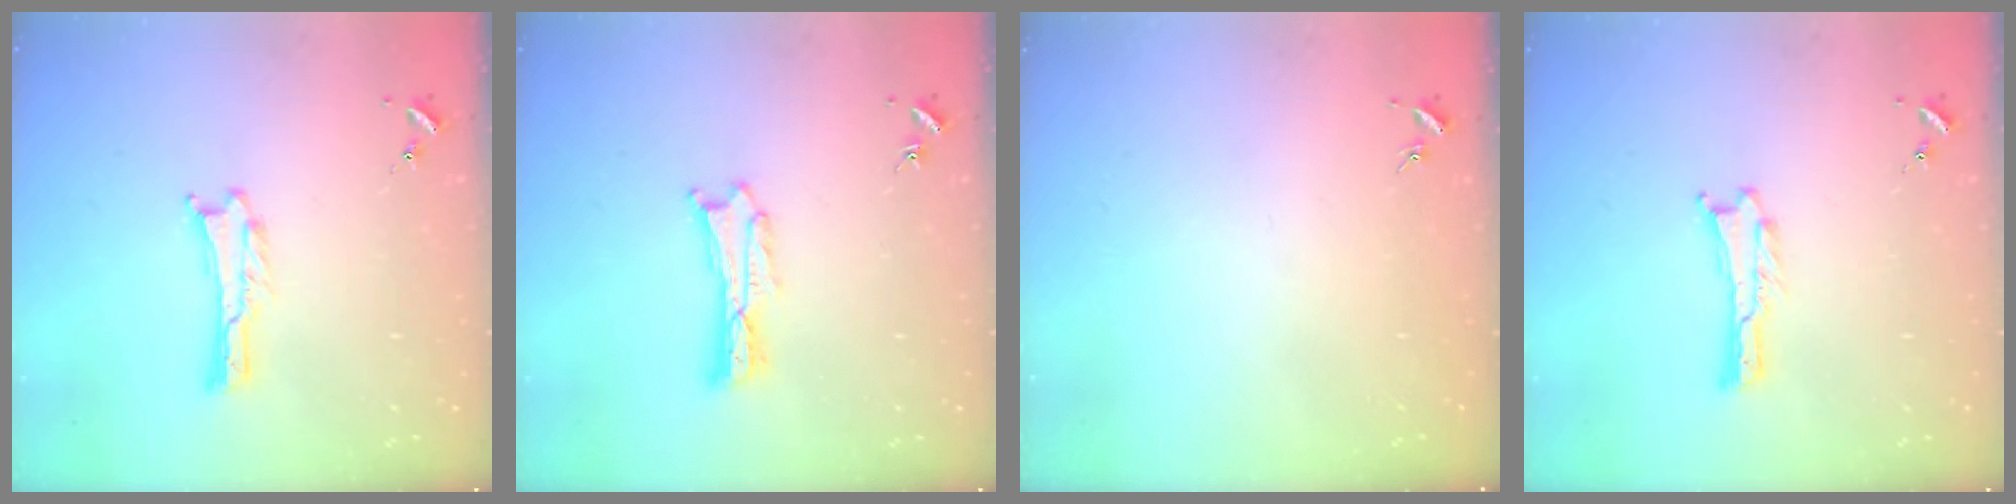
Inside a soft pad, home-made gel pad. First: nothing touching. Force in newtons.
{"total": 1.2, "press": 1.1, "slide": 0.2}
{"total": 0.0}
{"total": 0.0}